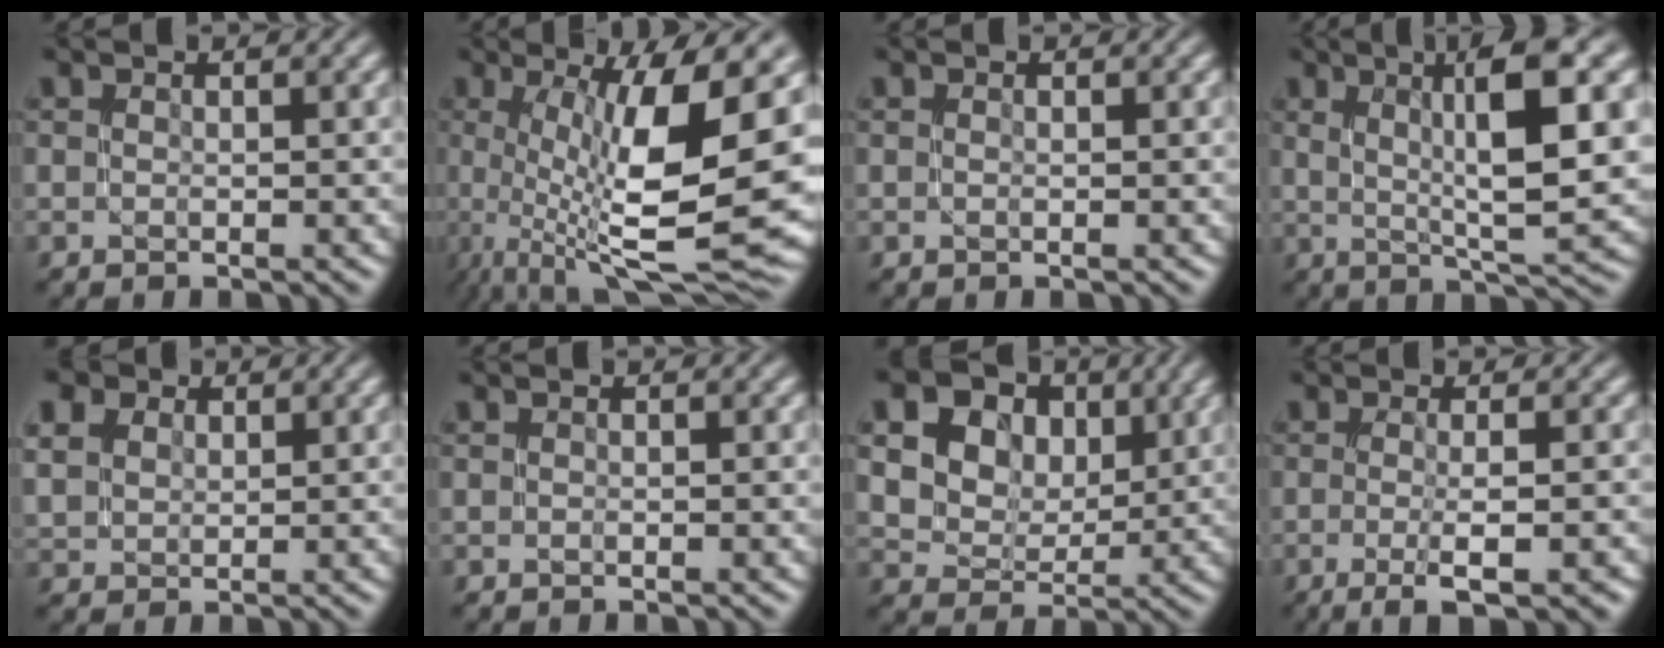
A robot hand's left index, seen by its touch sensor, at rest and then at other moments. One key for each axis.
{"total": 13.2, "fx": 0.3, "fy": 3.4, "fz": 12.8, "tx": -0.210, "ty": -0.009, "tz": 0.008}
{"total": 0.0}
{"total": 9.0, "fx": 2.1, "fy": 1.8, "fz": 8.6, "tx": -0.130, "ty": 0.004, "tz": 0.038}
{"total": 7.4, "fx": 3.9, "fy": 5.1, "fz": 3.5, "tx": -0.110, "ty": 0.027, "tz": 0.061}
{"total": 0.0}
{"total": 18.9, "fx": 8.0, "fy": 14.8, "fz": 8.7, "tx": -0.207, "ty": 0.037, "tz": 0.134}
{"total": 4.7, "fx": -1.3, "fy": 1.2, "fz": 4.4, "tx": -0.061, "ty": -0.004, "tz": -0.018}